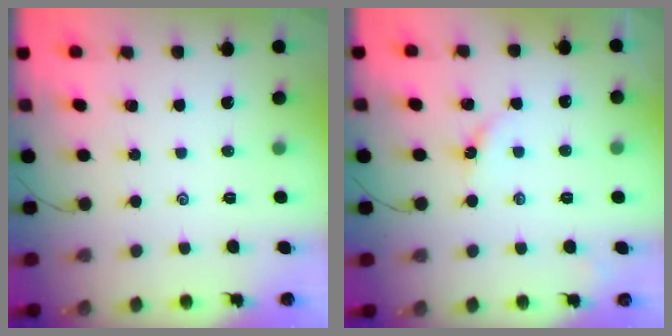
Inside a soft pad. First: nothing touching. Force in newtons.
{"total": 2.6, "press": 2.6, "slide": 0.3}